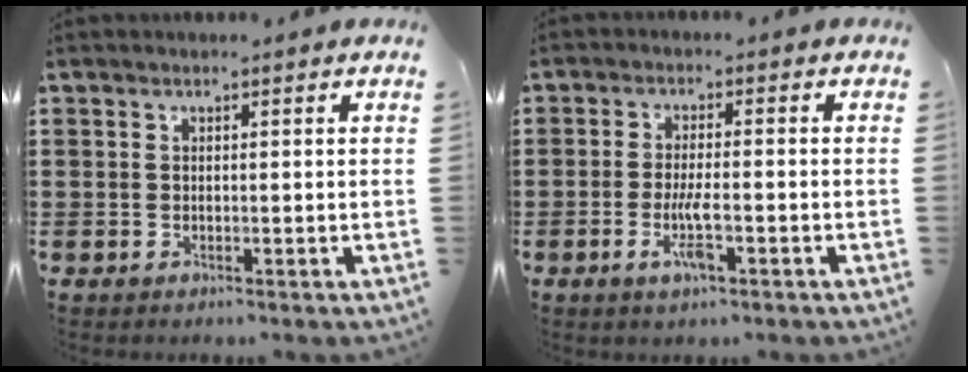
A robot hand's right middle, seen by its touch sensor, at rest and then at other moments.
{"total": 4.7, "force": [-1.8, 1.1, 4.2], "torque": [-0.083, -0.001, -0.036]}